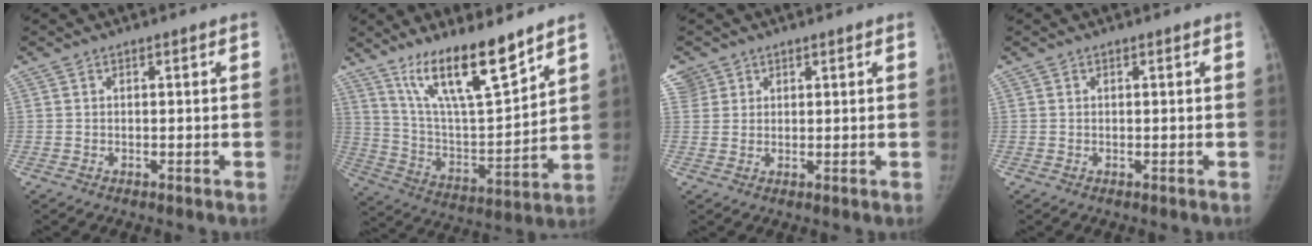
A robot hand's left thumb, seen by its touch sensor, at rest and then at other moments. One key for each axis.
{"total": 17.7, "fx": 12.7, "fy": 4.0, "fz": 11.6, "tx": -0.175, "ty": -0.075, "tz": 0.237}
{"total": 3.3, "fx": 2.1, "fy": 2.6, "fz": -0.2, "tx": 0.029, "ty": -0.006, "tz": 0.035}
{"total": 0.0}